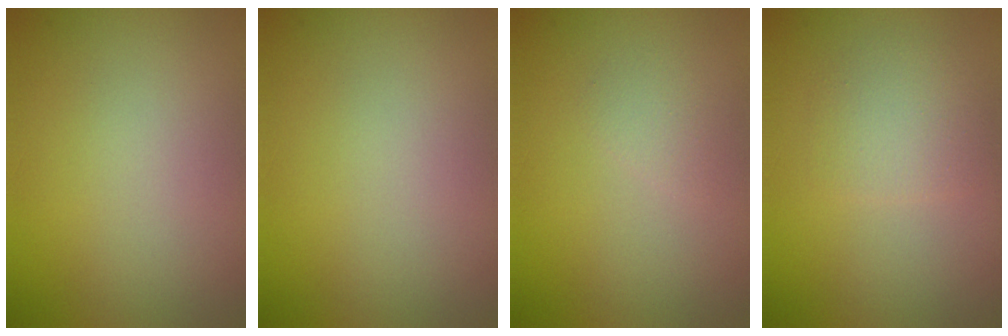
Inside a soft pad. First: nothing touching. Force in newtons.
{"total": 0.0}
{"total": 0.8, "press": 0.8, "slide": 0.0}
{"total": 2.3, "press": 2.3, "slide": 0.0}